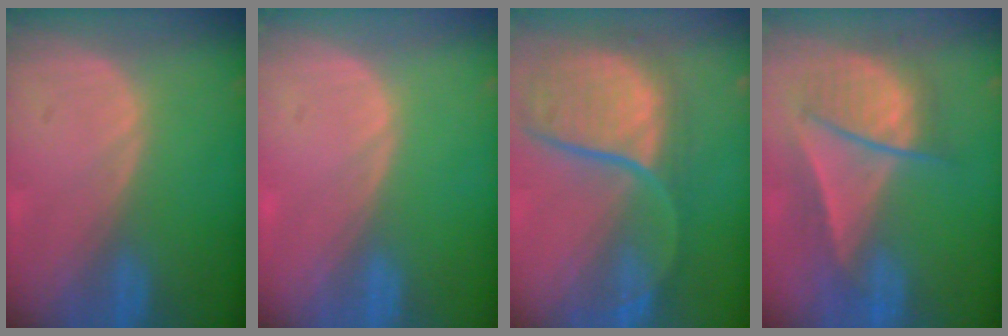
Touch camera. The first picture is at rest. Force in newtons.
{"total": 0.0}
{"total": 11.9, "press": 9.8, "slide": 6.7}
{"total": 7.8, "press": 7.5, "slide": 2.1}